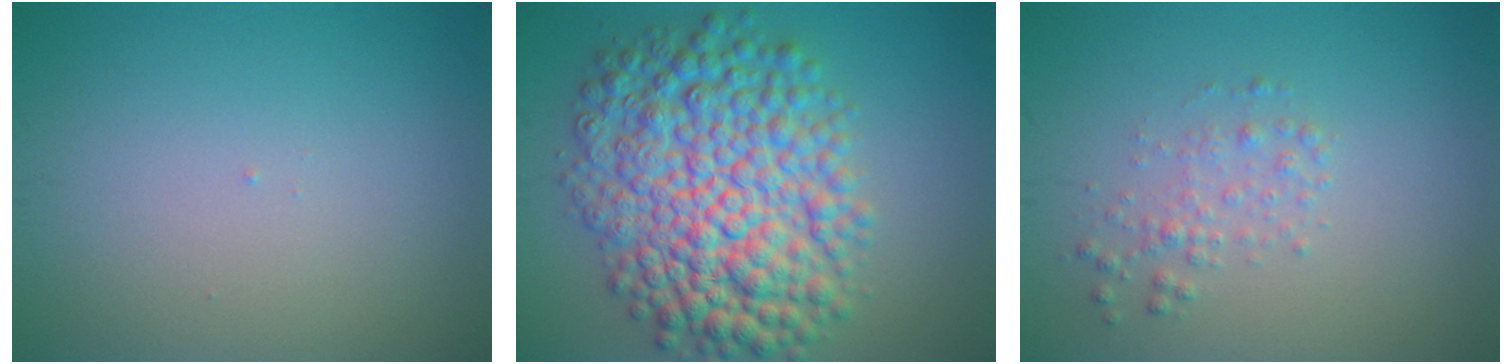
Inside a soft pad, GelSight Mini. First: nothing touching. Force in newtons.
{"total": 10.8, "press": 10.8, "slide": 0.1}
{"total": 1.6, "press": 1.6, "slide": 0.0}